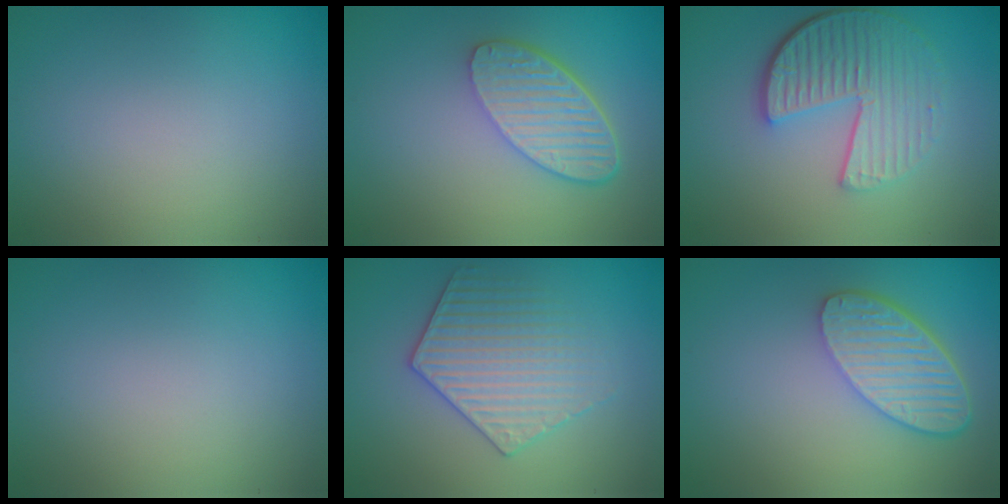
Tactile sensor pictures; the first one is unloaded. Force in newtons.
{"total": 5.7, "press": 4.4, "slide": 3.7}
{"total": 6.3, "press": 4.4, "slide": 4.4}
{"total": 0.0}
{"total": 3.6, "press": 3.6, "slide": 0.7}
{"total": 5.8, "press": 4.5, "slide": 3.7}